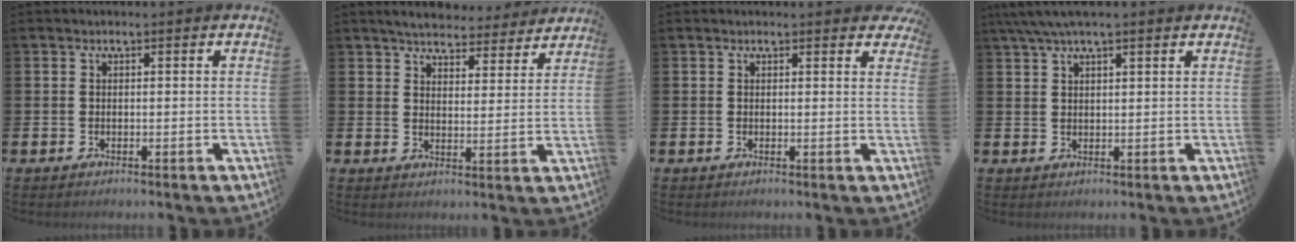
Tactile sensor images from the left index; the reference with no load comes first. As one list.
[{"total": 5.0, "force": [4.9, 1.0, 0.5], "torque": [-0.022, -0.033, 0.084]}, {"total": 0.8, "force": [0.8, 0.3, 0.0], "torque": [0.011, -0.002, 0.011]}, {"total": 4.0, "force": [3.1, 0.7, 2.5], "torque": [-0.055, 0.001, 0.058]}]